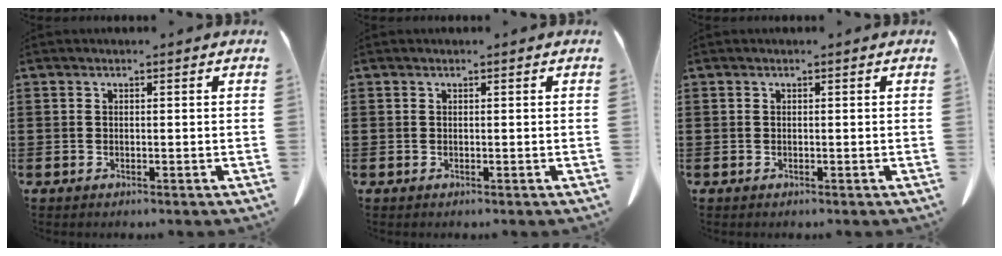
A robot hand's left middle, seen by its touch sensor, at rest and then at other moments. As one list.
[{"total": 0.0}, {"total": 0.0}]